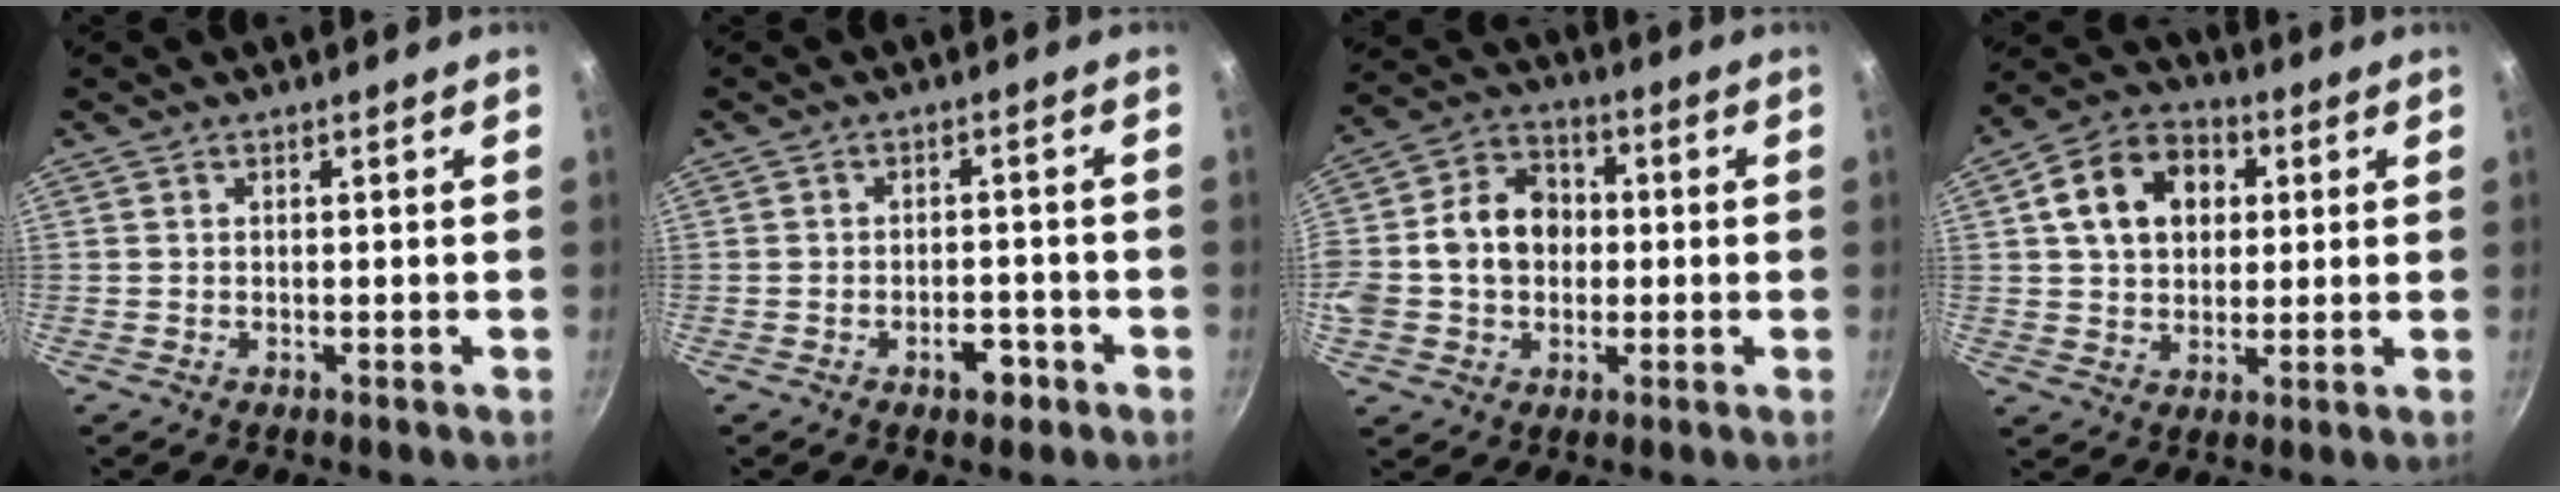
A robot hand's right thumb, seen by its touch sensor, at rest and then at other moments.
{"total": 4.1, "force": [-2.3, 2.2, 2.6], "torque": [-0.018, 0.016, -0.030]}
{"total": 14.2, "force": [0.0, 11.3, 8.6], "torque": [-0.128, 0.029, -0.015]}
{"total": 13.4, "force": [3.4, 10.1, 8.1], "torque": [-0.115, 0.018, 0.046]}